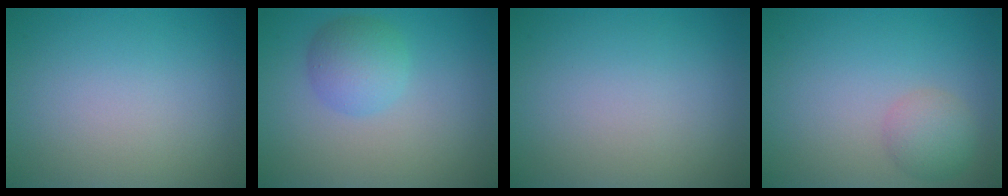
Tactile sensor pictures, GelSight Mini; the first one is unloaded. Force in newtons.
{"total": 3.2, "press": 3.2, "slide": 0.0}
{"total": 0.0}
{"total": 2.5, "press": 2.5, "slide": 0.1}